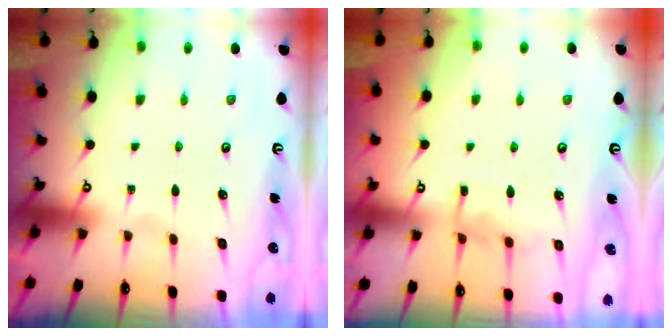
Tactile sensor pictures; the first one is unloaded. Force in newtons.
{"total": 7.2, "press": 7.2, "slide": 0.6}